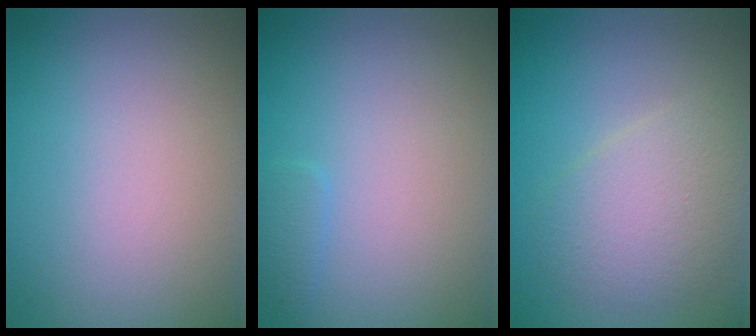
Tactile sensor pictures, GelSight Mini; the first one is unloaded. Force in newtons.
{"total": 0.9, "press": 0.9, "slide": 0.1}
{"total": 3.7, "press": 3.7, "slide": 0.1}